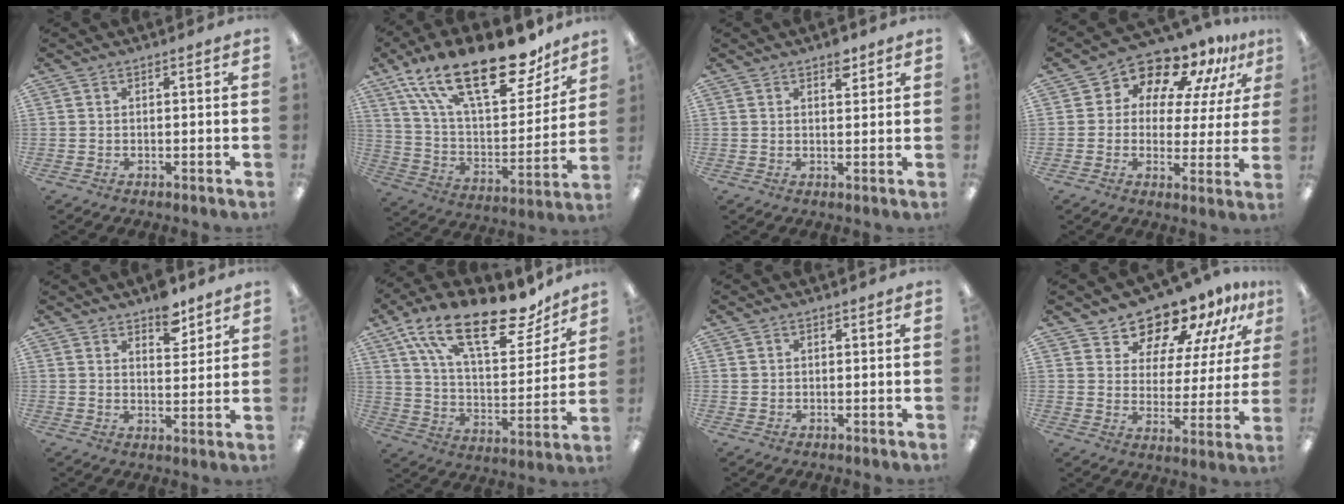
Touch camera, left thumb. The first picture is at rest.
{"total": 27.3, "force": [17.7, 11.2, 17.5], "torque": [-0.296, -0.100, 0.303]}
{"total": 3.8, "force": [2.6, 1.8, 2.0], "torque": [-0.012, -0.014, 0.039]}
{"total": 11.1, "force": [8.9, 5.7, 3.6], "torque": [-0.072, -0.076, 0.159]}
{"total": 7.2, "force": [5.4, 3.4, 3.4], "torque": [-0.023, -0.035, 0.089]}
{"total": 23.9, "force": [15.8, 9.4, 15.3], "torque": [-0.249, -0.090, 0.268]}
{"total": 0.9, "force": [0.4, 0.8, 0.0], "torque": [0.000, 0.005, 0.006]}
{"total": 14.3, "force": [12.9, 5.3, 3.4], "torque": [-0.064, -0.110, 0.231]}